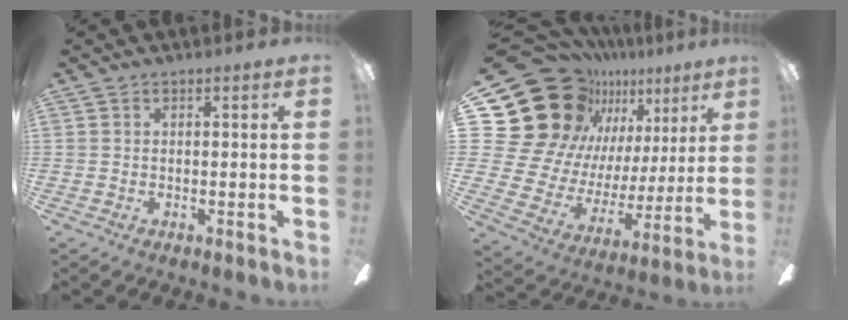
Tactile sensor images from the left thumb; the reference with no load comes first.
{"total": 25.3, "force": [13.2, 18.1, 11.7], "torque": [-0.220, -0.093, 0.277]}